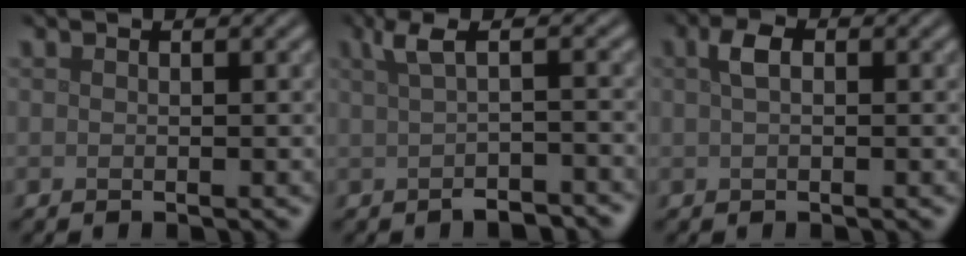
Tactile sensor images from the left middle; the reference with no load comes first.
{"total": 3.2, "force": [-0.2, 1.0, 3.0], "torque": [-0.049, 0.003, -0.003]}
{"total": 1.8, "force": [0.5, 0.9, 1.5], "torque": [-0.029, 0.006, 0.004]}